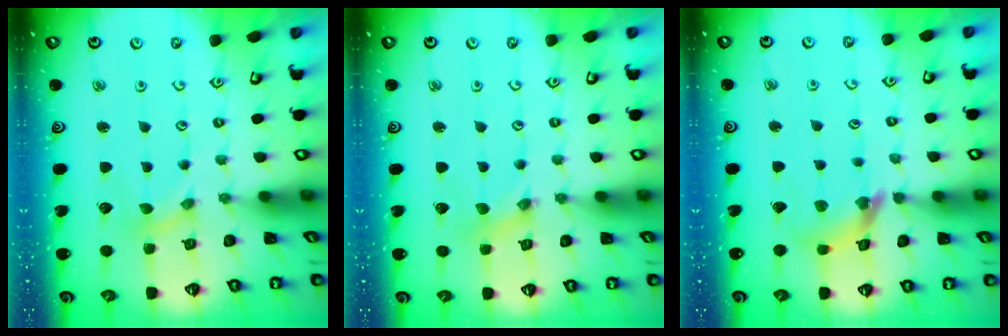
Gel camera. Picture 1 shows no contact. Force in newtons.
{"total": 0.0}
{"total": 8.5, "press": 8.5, "slide": 0.9}